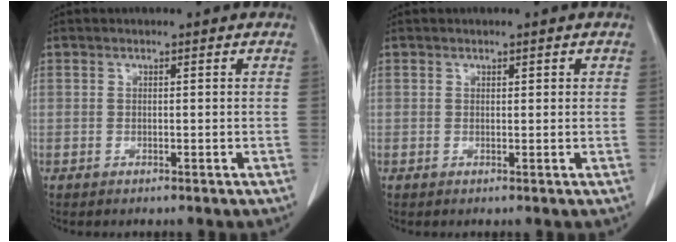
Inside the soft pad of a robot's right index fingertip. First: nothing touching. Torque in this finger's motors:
{"motor_torque": [-0.01, -0.05, 0.05, -0.01]}